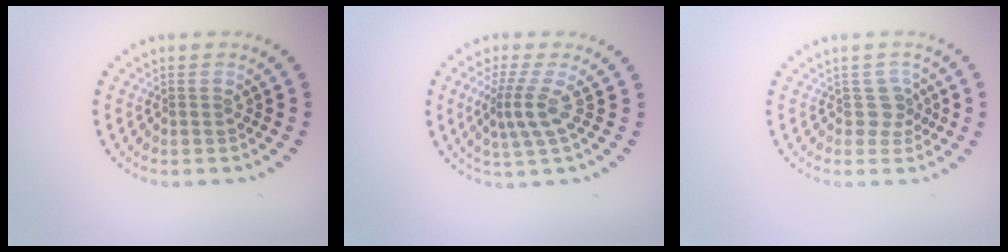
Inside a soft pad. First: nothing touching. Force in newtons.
{"total": 2.9, "press": 2.2, "slide": 1.9}
{"total": 1.9, "press": 1.4, "slide": 1.2}